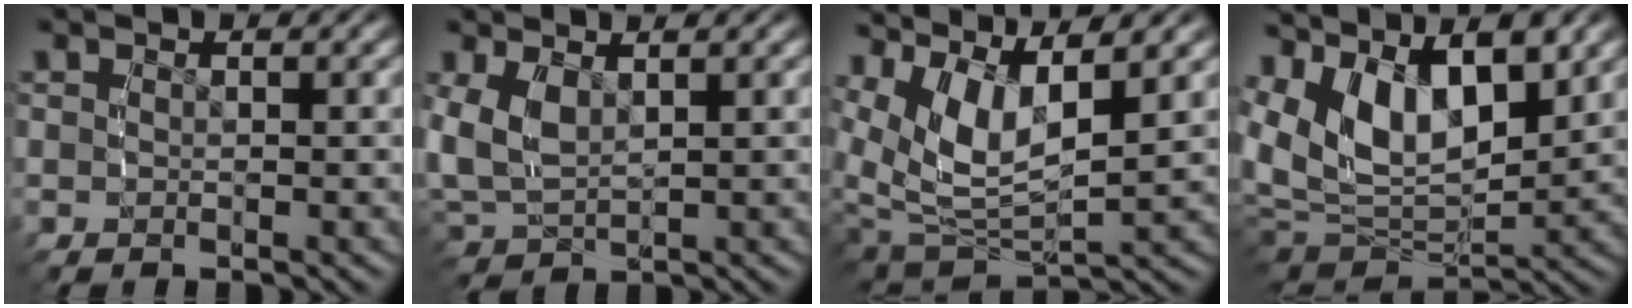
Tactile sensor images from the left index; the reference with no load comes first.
{"total": 4.4, "force": [0.5, 3.5, 2.7], "torque": [-0.087, -0.019, 0.023]}
{"total": 7.8, "force": [1.3, 5.0, 5.9], "torque": [-0.123, -0.023, 0.034]}
{"total": 10.6, "force": [1.9, 7.3, 7.5], "torque": [-0.153, -0.012, 0.038]}